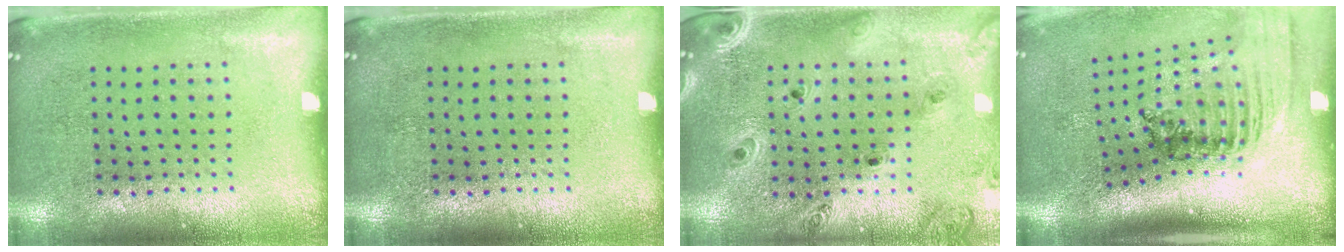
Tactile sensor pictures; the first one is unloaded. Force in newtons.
{"total": 0.0}
{"total": 1.2, "press": 1.2, "slide": 0.2}
{"total": 1.8, "press": 1.4, "slide": 1.2}